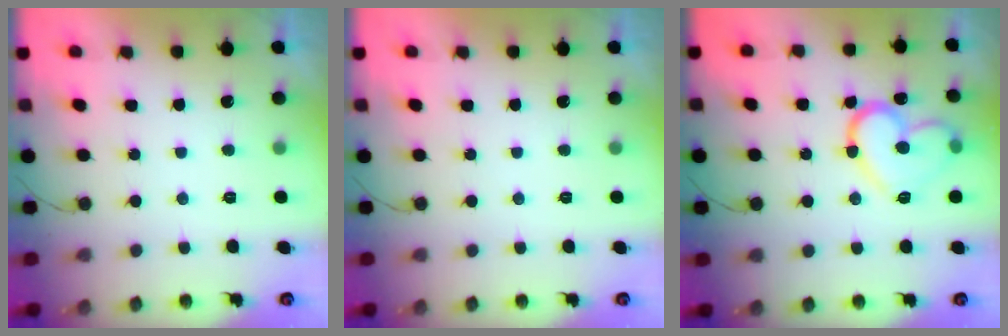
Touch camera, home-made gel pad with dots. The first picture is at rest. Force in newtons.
{"total": 0.0}
{"total": 15.3, "press": 15.2, "slide": 1.4}